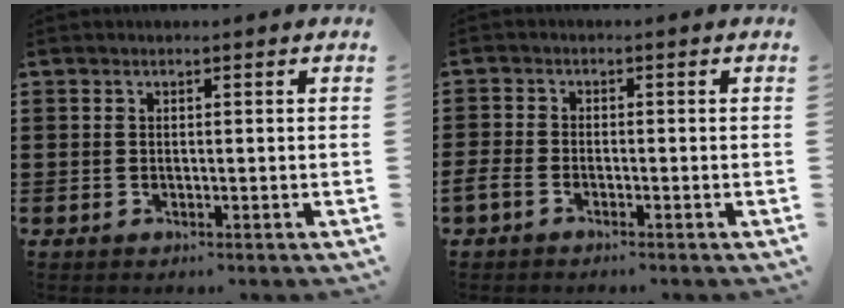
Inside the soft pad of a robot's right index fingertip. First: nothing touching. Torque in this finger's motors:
{"motor_torque": [0.07, 0.10, 0.04, 0.00]}